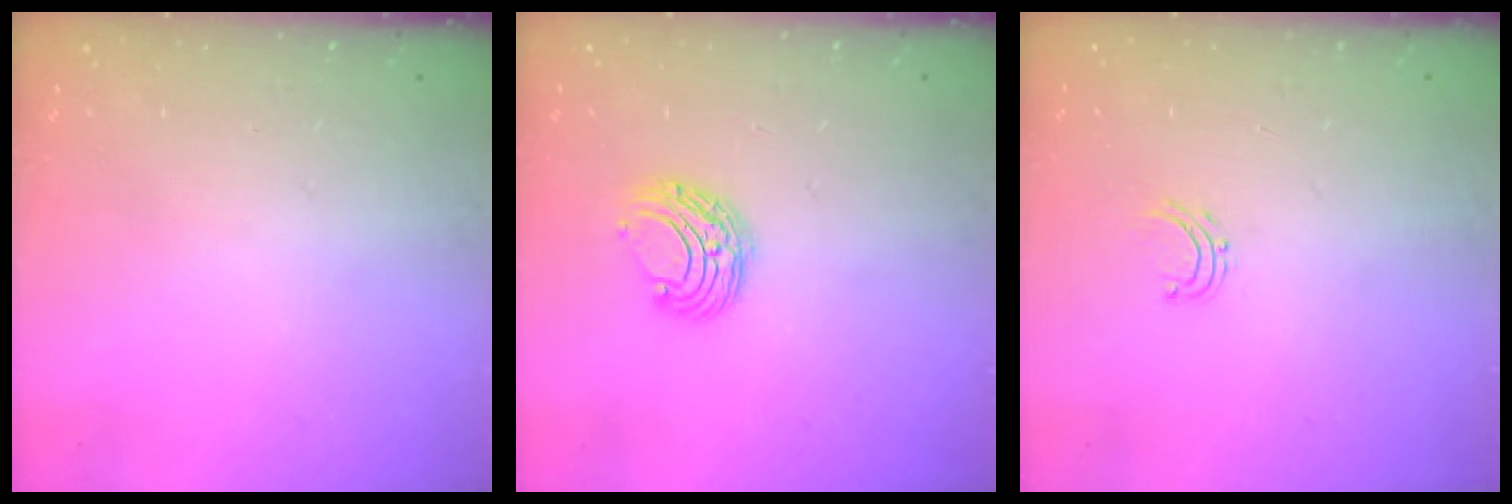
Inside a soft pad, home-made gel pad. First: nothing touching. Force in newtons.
{"total": 7.6, "press": 7.6, "slide": 0.6}
{"total": 3.7, "press": 3.7, "slide": 0.3}